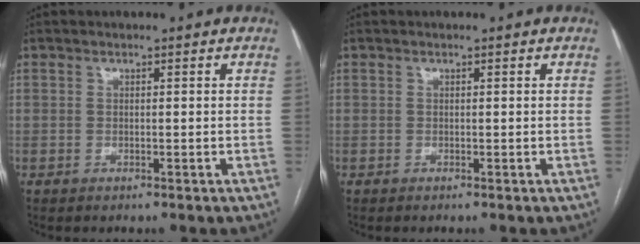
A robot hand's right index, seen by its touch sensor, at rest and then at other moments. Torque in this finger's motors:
{"motor_torque": [-0.06, -0.02, -0.04, 0.00]}